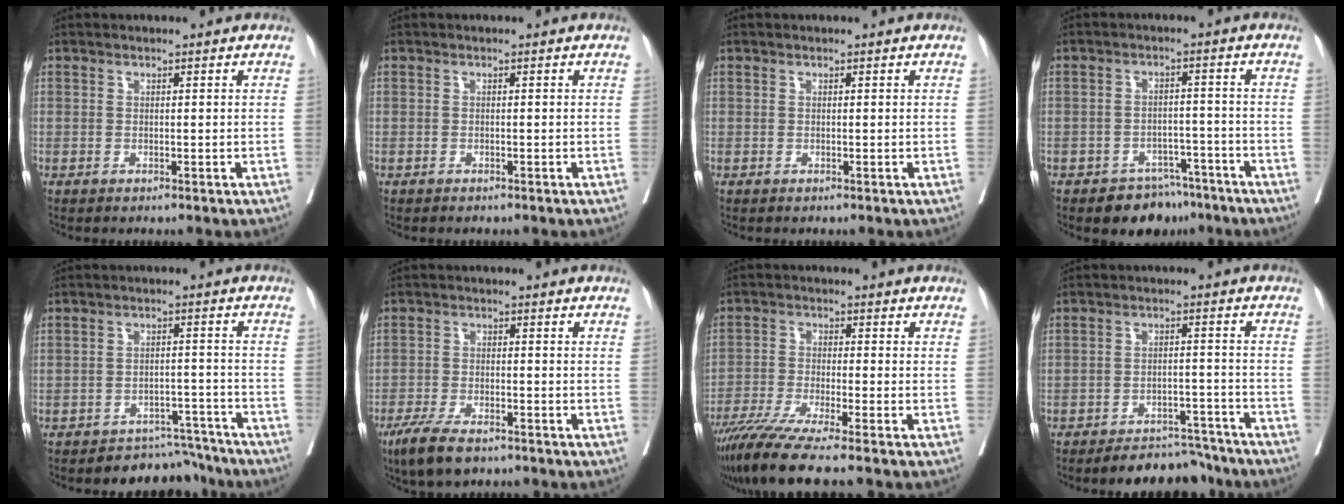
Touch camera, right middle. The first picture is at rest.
{"total": 0.6, "force": [-0.5, 0.2, 0.1], "torque": [-0.005, 0.000, -0.010]}
{"total": 0.0}
{"total": 6.1, "force": [-4.8, 3.6, 1.0], "torque": [0.004, 0.014, -0.068]}
{"total": 6.3, "force": [-5.8, 2.1, -1.2], "torque": [0.032, 0.034, -0.080]}
{"total": 7.2, "force": [-5.3, 2.1, 4.4], "torque": [-0.080, -0.012, -0.091]}
{"total": 10.0, "force": [-7.9, -0.9, 6.0], "torque": [-0.094, -0.032, -0.135]}
{"total": 7.6, "force": [-7.1, 2.6, 0.9], "torque": [0.010, 0.016, -0.102]}